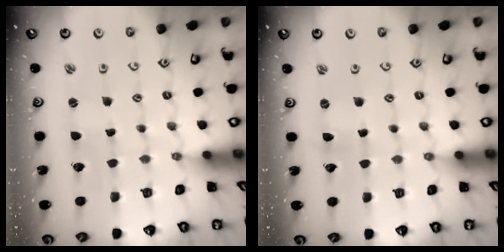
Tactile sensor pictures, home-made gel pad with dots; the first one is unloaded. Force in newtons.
{"total": 0.0}